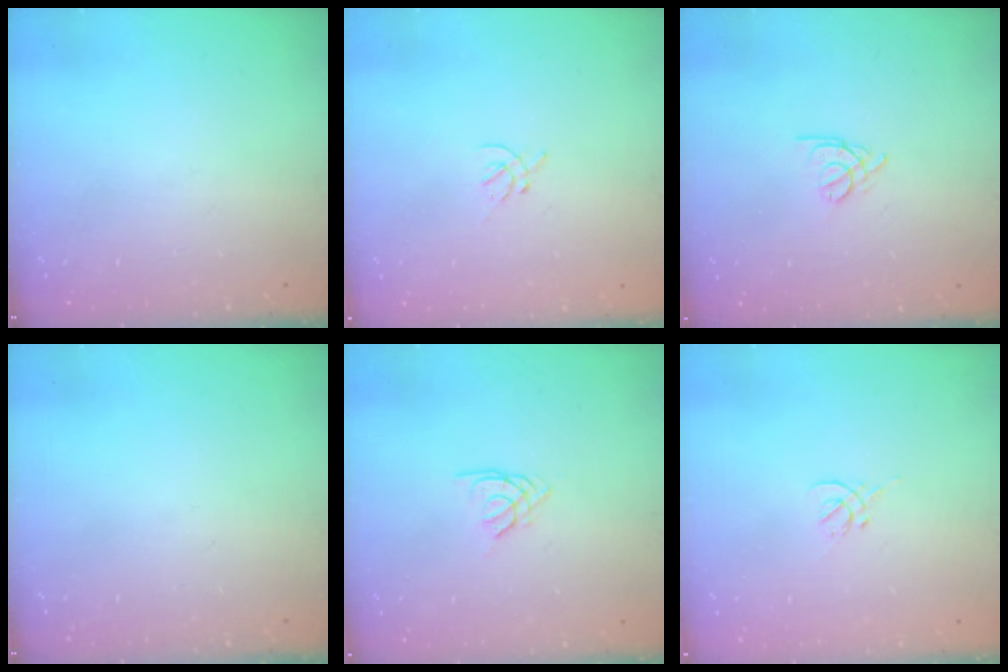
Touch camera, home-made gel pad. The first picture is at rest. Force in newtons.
{"total": 1.4, "press": 1.3, "slide": 0.5}
{"total": 1.8, "press": 1.7, "slide": 0.5}
{"total": 0.0}
{"total": 2.3, "press": 2.3, "slide": 0.5}
{"total": 0.0}